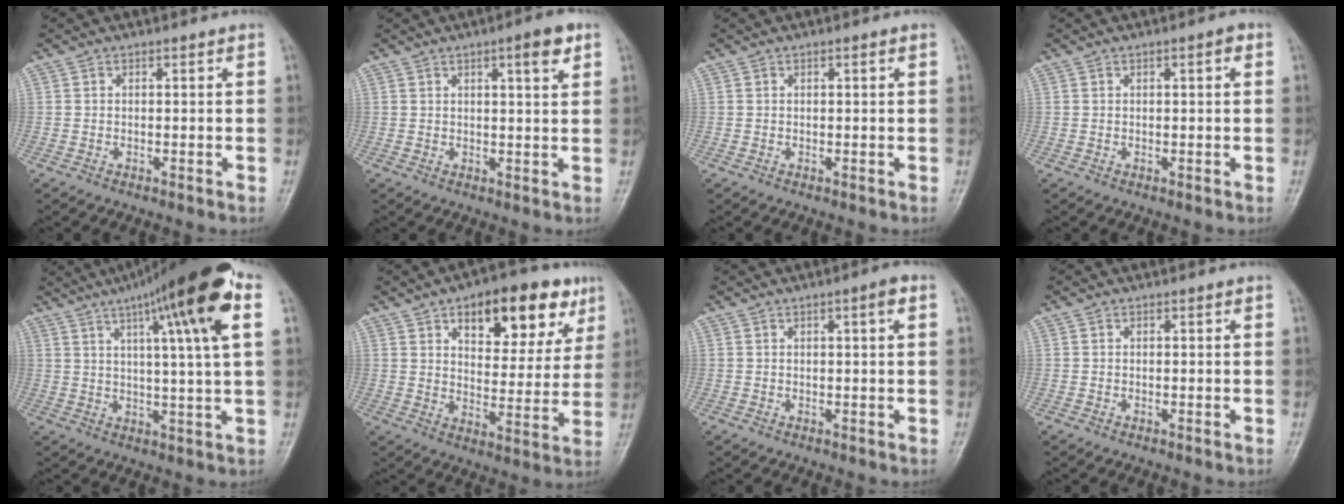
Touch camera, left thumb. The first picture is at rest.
{"total": 5.0, "force": [2.6, 1.0, 4.1], "torque": [-0.054, -0.011, 0.035]}
{"total": 0.5, "force": [0.2, 0.1, 0.5], "torque": [-0.008, 0.001, 0.002]}
{"total": 1.6, "force": [0.5, 0.4, 1.4], "torque": [-0.021, 0.003, 0.005]}
{"total": 18.6, "force": [8.0, 1.9, 16.7], "torque": [-0.250, 0.003, 0.114]}
{"total": 17.7, "force": [9.2, 8.5, 12.5], "torque": [-0.117, -0.027, 0.130]}
{"total": 2.3, "force": [0.9, 0.3, 2.1], "torque": [-0.032, 0.001, 0.012]}
{"total": 0.0}